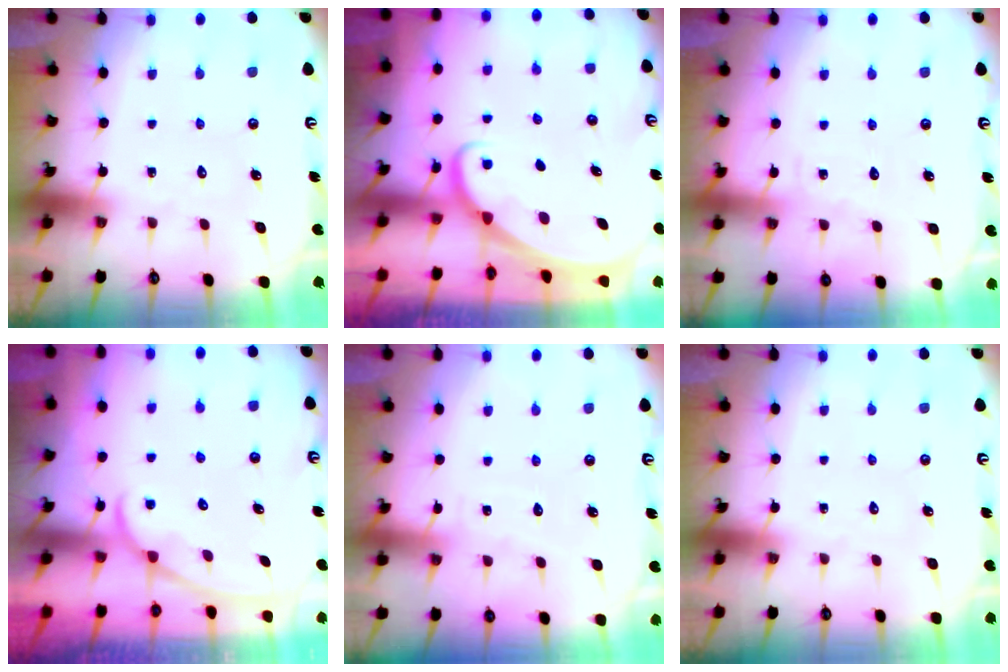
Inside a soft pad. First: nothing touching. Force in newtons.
{"total": 1.6, "press": 1.6, "slide": 0.1}
{"total": 4.1, "press": 4.1, "slide": 0.4}
{"total": 1.5, "press": 1.4, "slide": 0.2}
{"total": 2.9, "press": 2.9, "slide": 0.4}
{"total": 0.0}